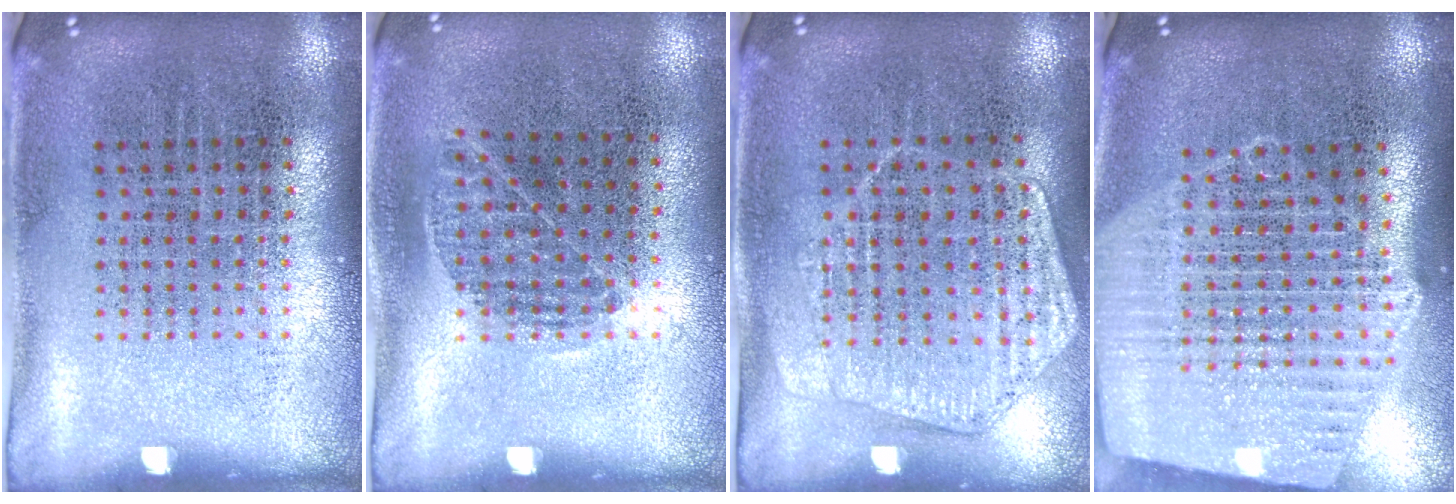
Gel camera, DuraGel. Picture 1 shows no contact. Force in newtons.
{"total": 0.8, "press": 0.6, "slide": 0.5}
{"total": 1.4, "press": 1.4, "slide": 0.3}
{"total": 2.2, "press": 2.0, "slide": 1.0}